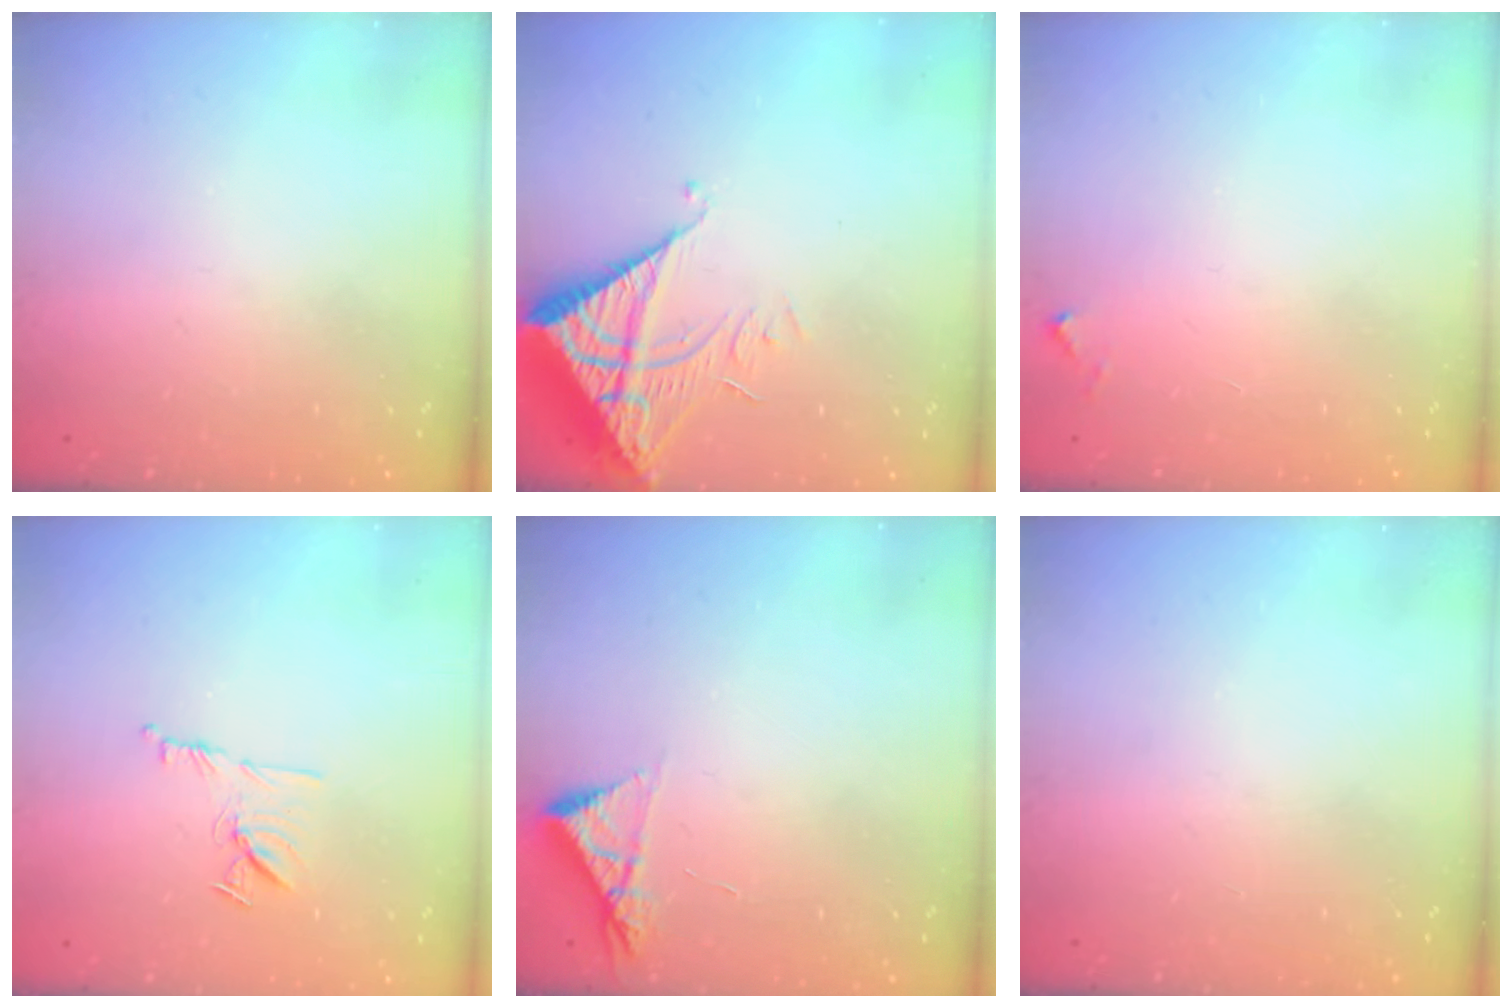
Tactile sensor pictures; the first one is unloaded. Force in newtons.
{"total": 9.1, "press": 9.1, "slide": 0.9}
{"total": 4.2, "press": 4.2, "slide": 0.1}
{"total": 8.2, "press": 8.1, "slide": 1.2}
{"total": 5.0, "press": 5.0, "slide": 0.8}
{"total": 0.0}